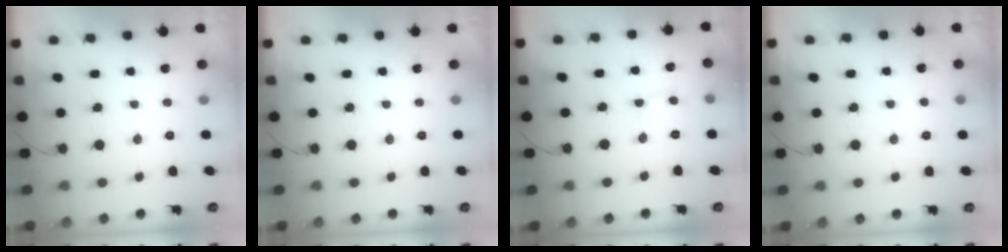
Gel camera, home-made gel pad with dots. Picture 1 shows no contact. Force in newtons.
{"total": 0.0}
{"total": 2.9, "press": 2.8, "slide": 0.3}
{"total": 2.8, "press": 2.8, "slide": 0.3}